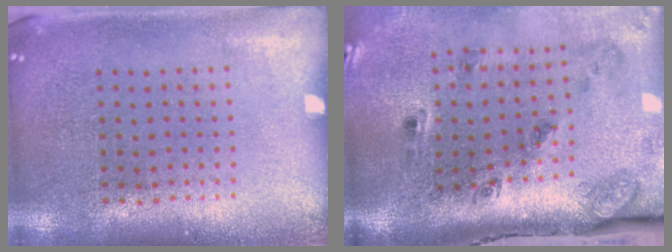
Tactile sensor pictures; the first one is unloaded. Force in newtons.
{"total": 2.9, "press": 1.8, "slide": 2.3}